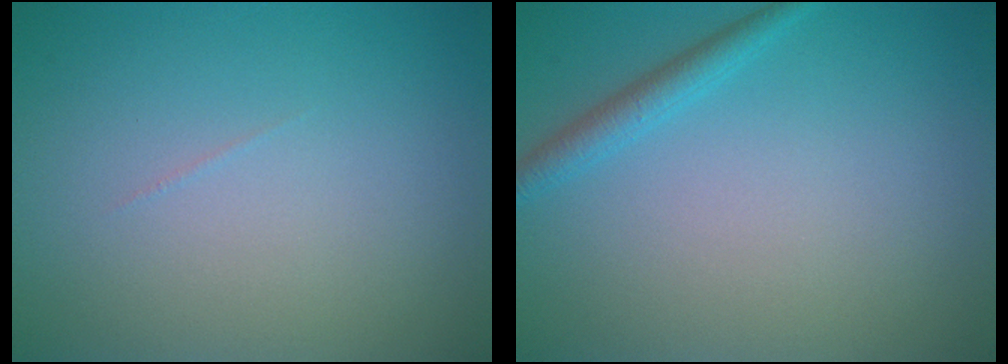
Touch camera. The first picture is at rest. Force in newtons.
{"total": 1.8, "press": 1.8, "slide": 0.1}